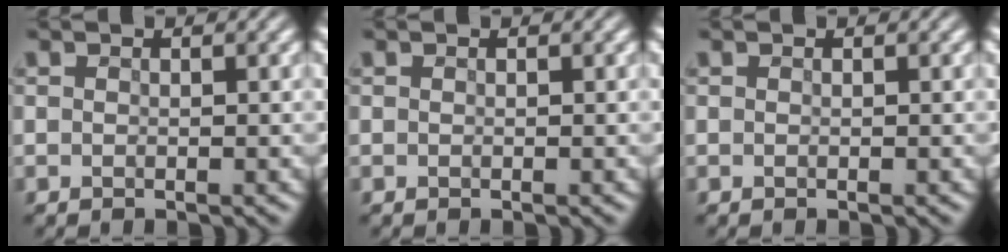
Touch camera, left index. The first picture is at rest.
{"total": 0.0}
{"total": 0.0}